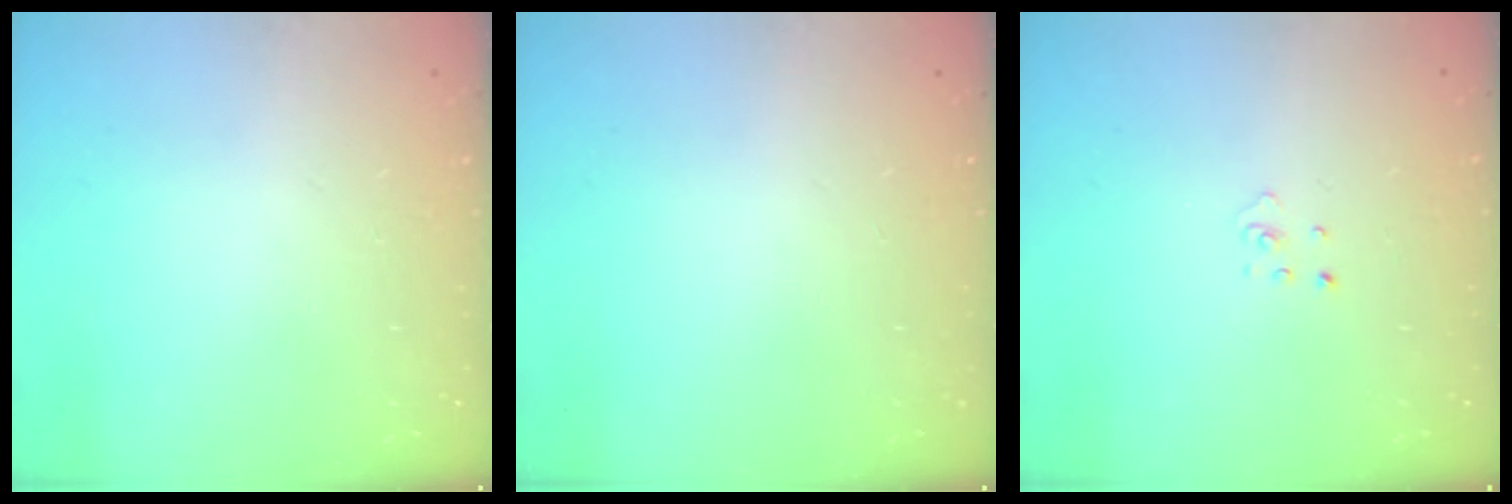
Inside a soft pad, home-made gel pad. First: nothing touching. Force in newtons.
{"total": 0.0}
{"total": 1.9, "press": 1.9, "slide": 0.1}